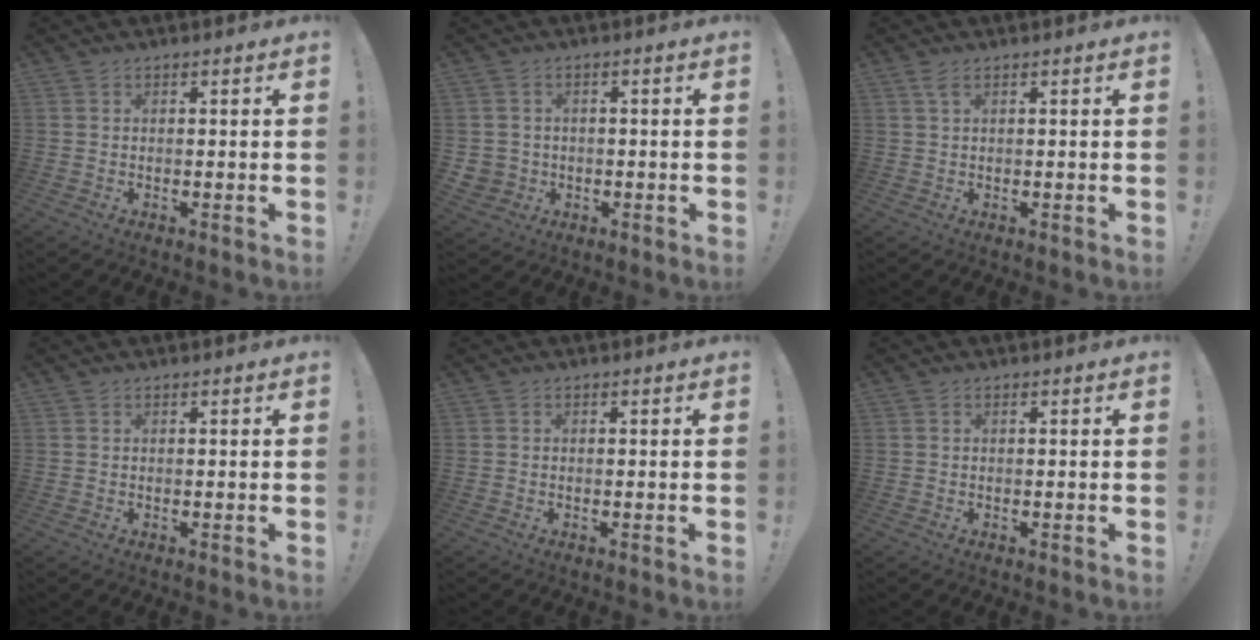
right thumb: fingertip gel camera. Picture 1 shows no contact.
{"total": 3.9, "force": [0.2, 3.7, 1.0], "torque": [-0.029, 0.002, 0.007]}
{"total": 2.0, "force": [1.0, 0.4, 1.7], "torque": [-0.030, -0.001, 0.015]}
{"total": 0.0}
{"total": 0.0}
{"total": 0.0}